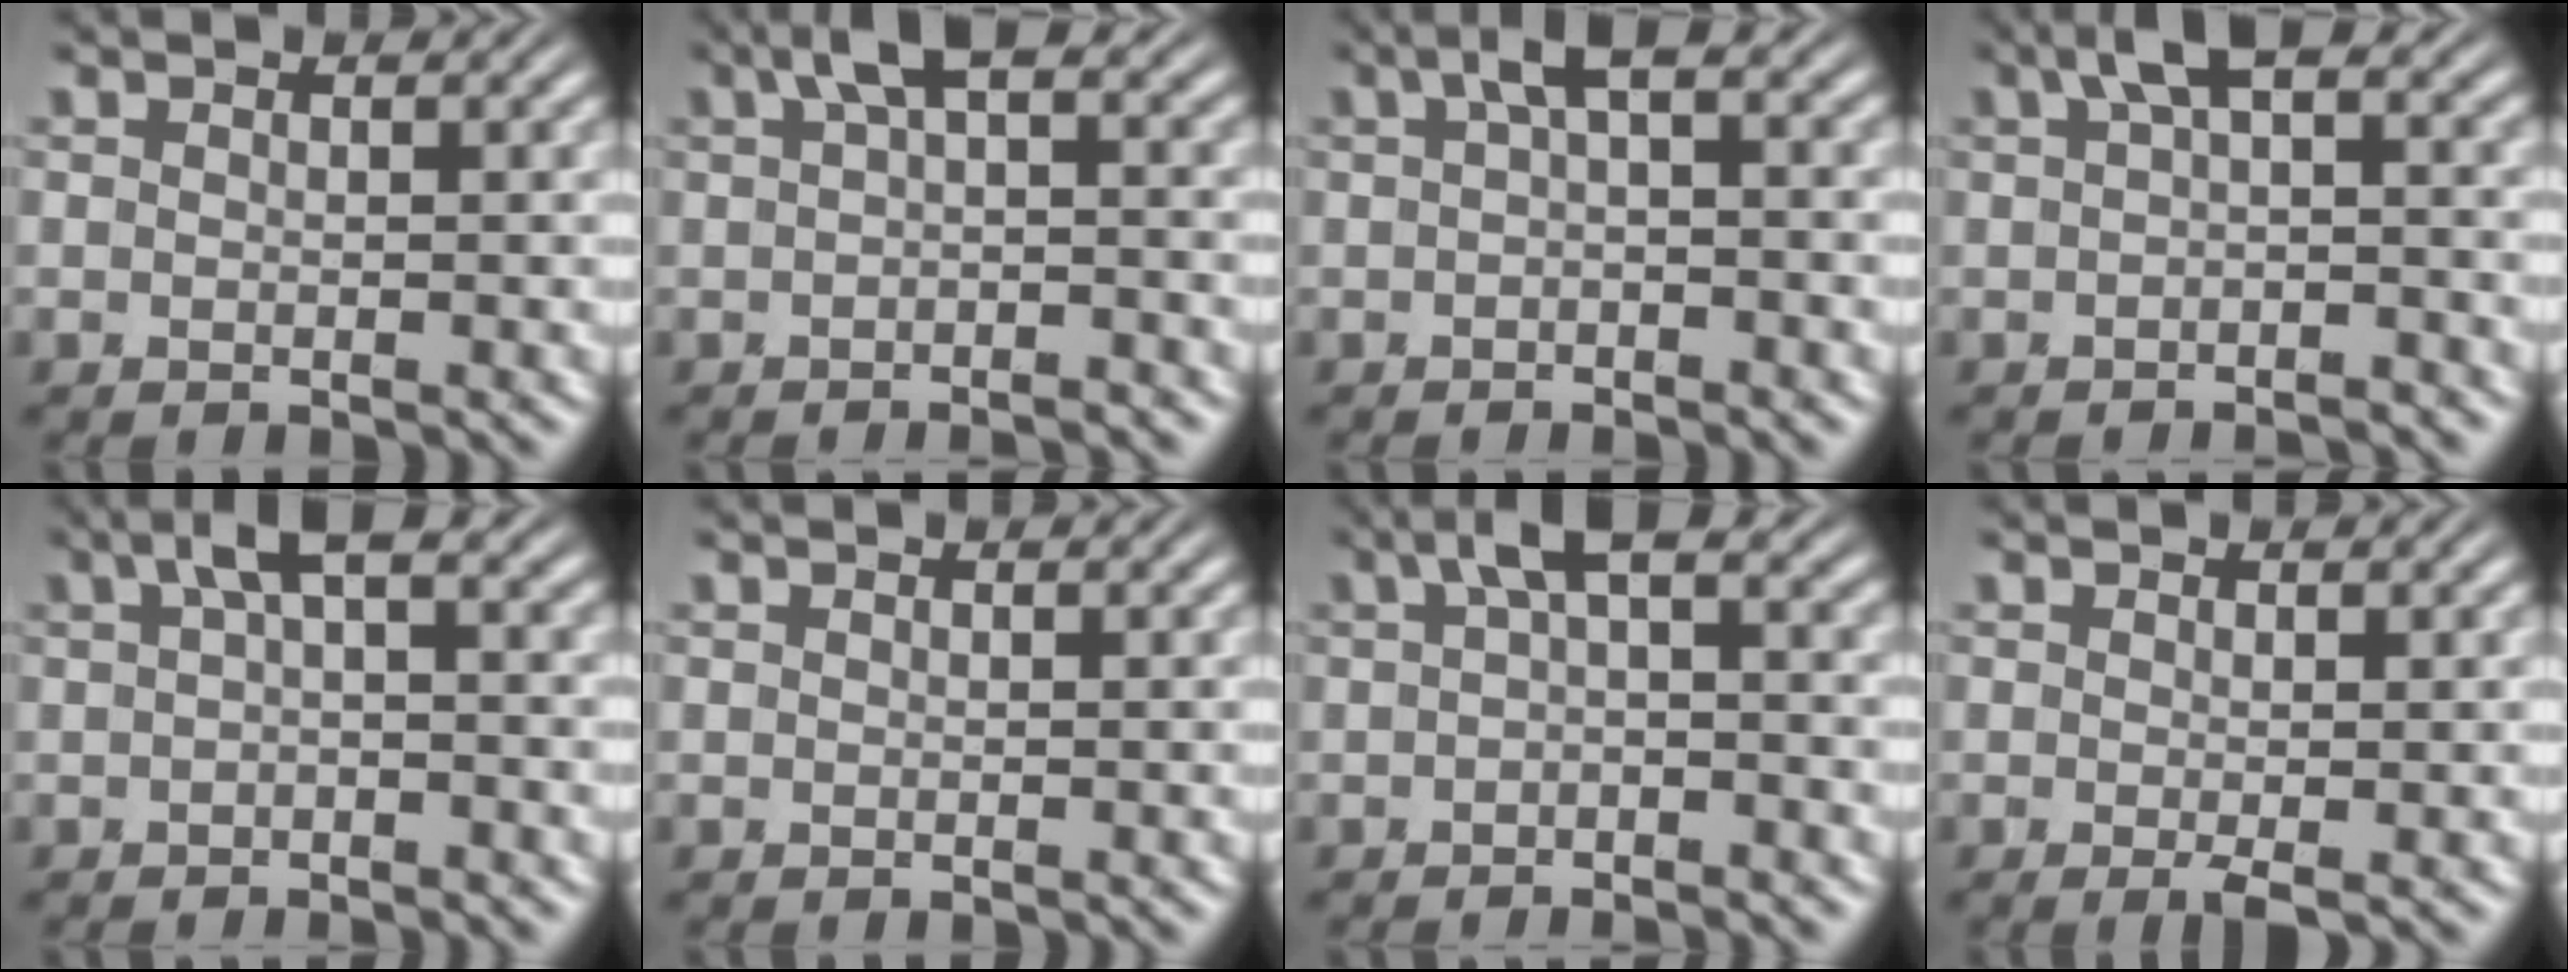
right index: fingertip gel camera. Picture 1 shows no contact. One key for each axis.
{"total": 3.3, "fx": 0.5, "fy": 0.6, "fz": 3.2, "tx": -0.055, "ty": 0.011, "tz": 0.003}
{"total": 3.0, "fx": 0.9, "fy": 0.5, "fz": 2.8, "tx": -0.048, "ty": 0.010, "tz": 0.012}
{"total": 3.3, "fx": 0.2, "fy": 0.8, "fz": 3.2, "tx": -0.055, "ty": 0.008, "tz": 0.001}
{"total": 3.3, "fx": 0.8, "fy": 0.6, "fz": 3.2, "tx": -0.053, "ty": 0.011, "tz": 0.010}
{"total": 0.0}
{"total": 3.5, "fx": 0.4, "fy": 0.9, "fz": 3.3, "tx": -0.056, "ty": 0.009, "tz": 0.002}
{"total": 1.1, "fx": -0.4, "fy": 0.1, "fz": 1.0, "tx": -0.015, "ty": -0.006, "tz": -0.007}